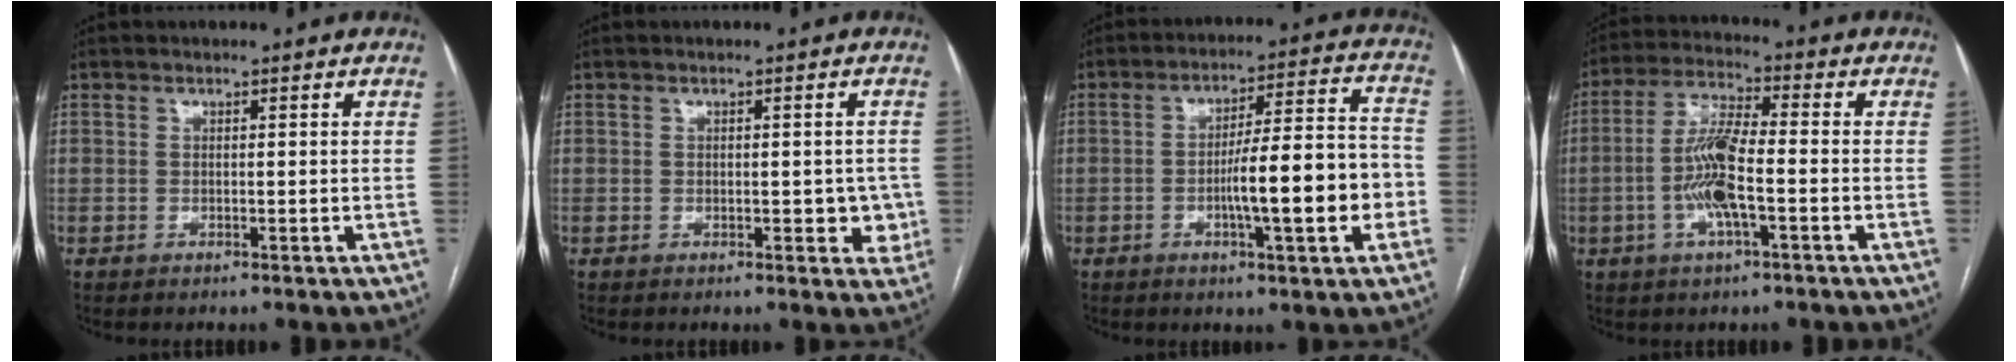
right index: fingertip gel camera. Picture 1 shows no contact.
{"total": 4.0, "force": [-0.5, 2.3, 3.2], "torque": [-0.027, 0.009, -0.003]}
{"total": 13.8, "force": [-3.4, 1.7, 13.2], "torque": [-0.202, 0.018, -0.050]}
{"total": 9.3, "force": [-2.2, 1.7, 8.9], "torque": [-0.184, 0.006, -0.047]}